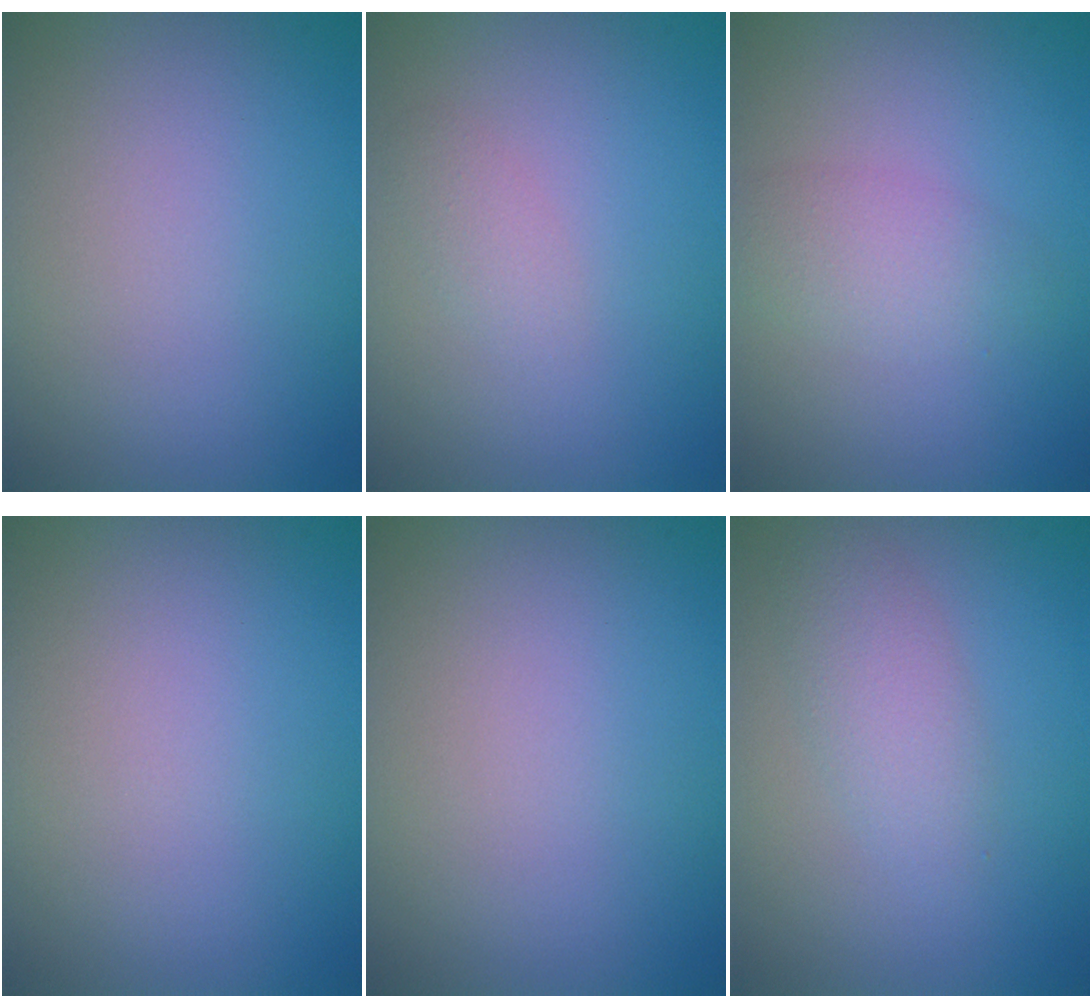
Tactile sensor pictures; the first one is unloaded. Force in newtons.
{"total": 1.2, "press": 1.2, "slide": 0.1}
{"total": 2.5, "press": 2.4, "slide": 0.2}
{"total": 0.0}
{"total": 0.0}
{"total": 2.7, "press": 2.7, "slide": 0.1}